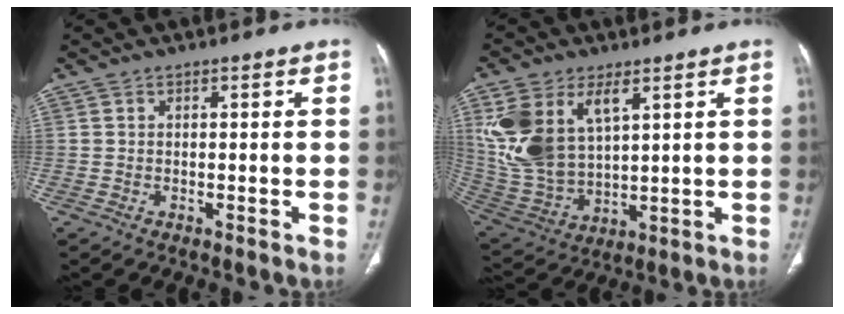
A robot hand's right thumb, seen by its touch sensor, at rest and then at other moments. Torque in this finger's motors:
{"motor_torque": [0.32, 3.82, 1.26, 1.51, 0.22]}